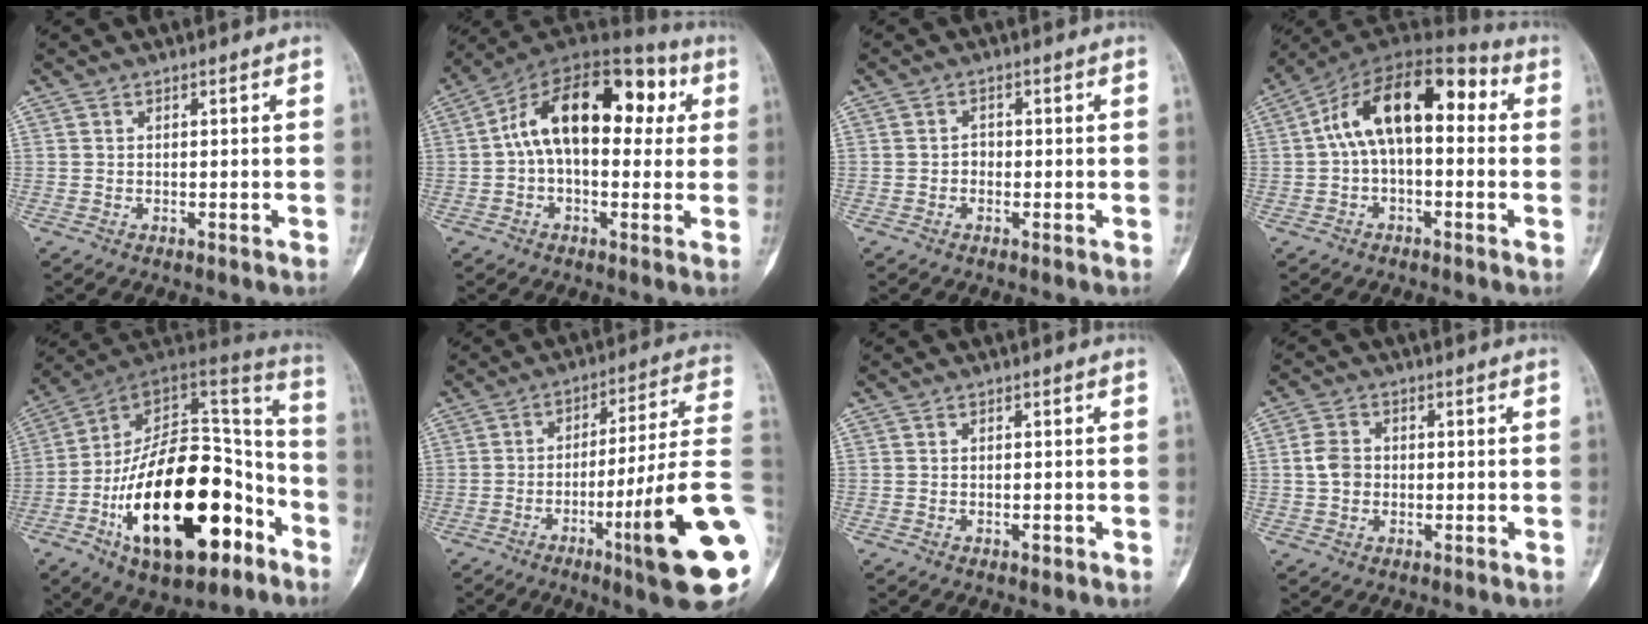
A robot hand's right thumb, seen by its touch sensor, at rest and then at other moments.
{"total": 19.8, "force": [3.4, 11.4, 15.9], "torque": [-0.216, 0.043, 0.039]}
{"total": 1.3, "force": [-0.4, 1.1, 0.6], "torque": [0.004, 0.007, -0.010]}
{"total": 16.1, "force": [2.1, 8.5, 13.5], "torque": [-0.205, 0.052, 0.021]}
{"total": 31.2, "force": [-12.6, 15.5, 23.9], "torque": [-0.382, 0.071, -0.189]}
{"total": 20.6, "force": [-6.2, 1.0, 19.7], "torque": [-0.254, 0.013, -0.094]}
{"total": 0.8, "force": [-0.3, 0.4, 0.5], "torque": [-0.006, 0.001, -0.005]}
{"total": 4.3, "force": [0.0, 3.6, 2.5], "torque": [-0.036, 0.007, -0.005]}